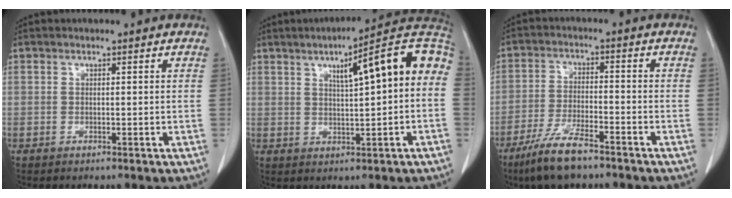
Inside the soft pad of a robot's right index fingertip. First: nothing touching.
{"total": 13.6, "force": [3.0, 1.9, 13.2], "torque": [-0.181, 0.037, 0.035]}
{"total": 8.8, "force": [-6.4, 1.6, 5.7], "torque": [-0.116, -0.018, -0.118]}